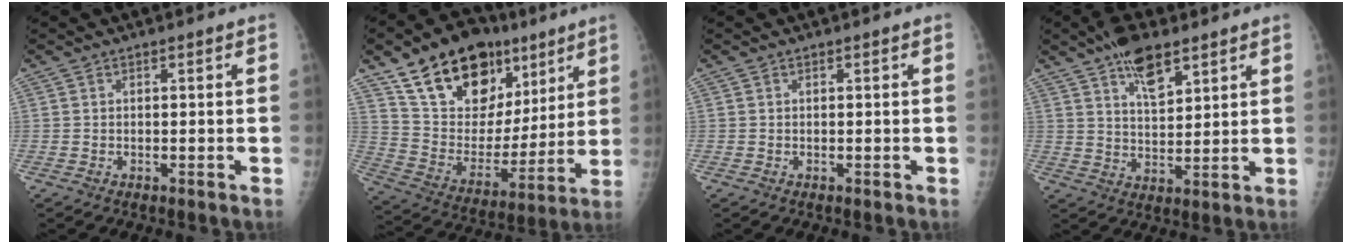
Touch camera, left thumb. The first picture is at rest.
{"total": 23.5, "force": [14.1, 14.4, 12.2], "torque": [-0.159, -0.035, 0.247]}
{"total": 0.0}
{"total": 9.2, "force": [5.9, 3.8, 6.0], "torque": [-0.084, -0.028, 0.102]}